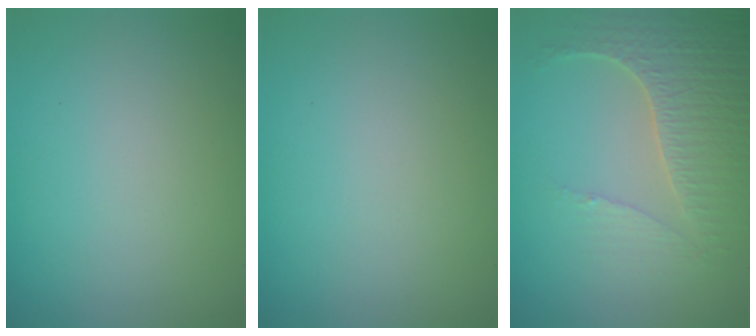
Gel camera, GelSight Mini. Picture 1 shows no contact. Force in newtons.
{"total": 0.0}
{"total": 4.2, "press": 4.0, "slide": 1.3}